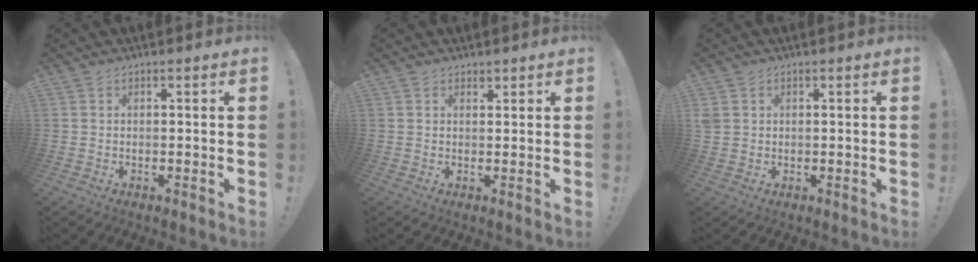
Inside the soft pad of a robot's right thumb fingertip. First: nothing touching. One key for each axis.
{"total": 1.1, "fx": 1.0, "fy": 0.5, "fz": 0.1, "tx": 0.008, "ty": -0.008, "tz": 0.018}
{"total": 2.2, "fx": 0.7, "fy": 1.7, "fz": 1.2, "tx": -0.027, "ty": 0.006, "tz": 0.017}